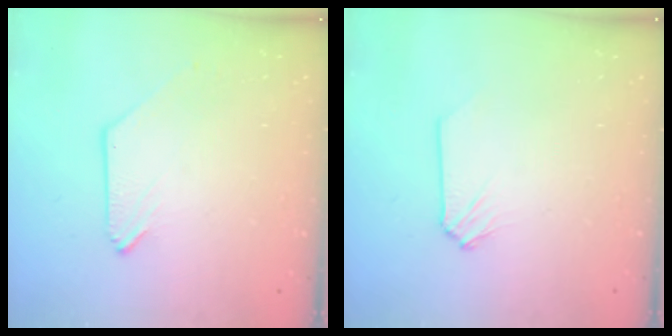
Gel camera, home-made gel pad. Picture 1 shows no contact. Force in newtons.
{"total": 0.0}